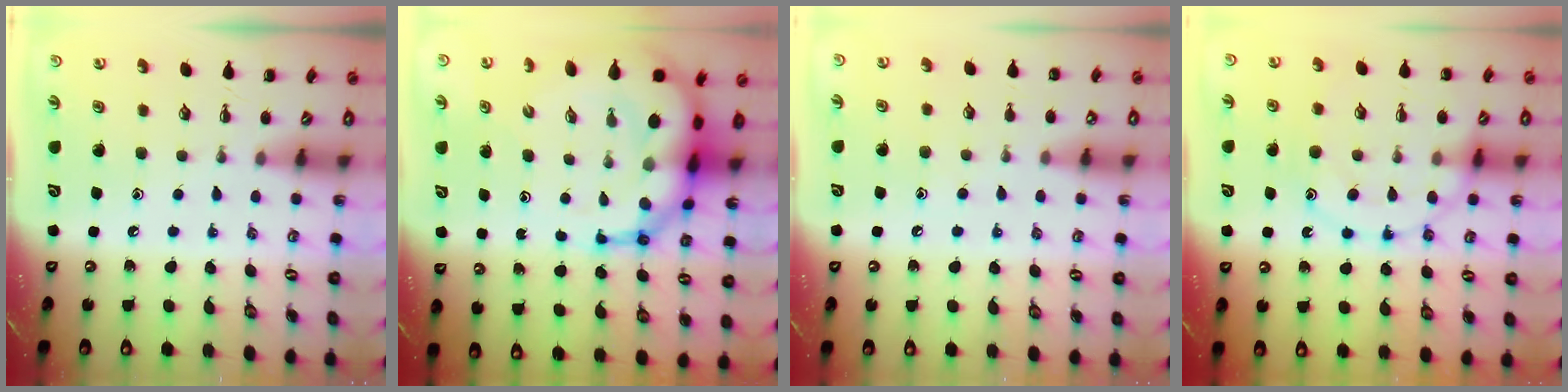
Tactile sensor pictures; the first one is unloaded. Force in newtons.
{"total": 15.9, "press": 15.3, "slide": 4.4}
{"total": 5.5, "press": 5.3, "slide": 1.5}
{"total": 15.1, "press": 15.0, "slide": 1.4}